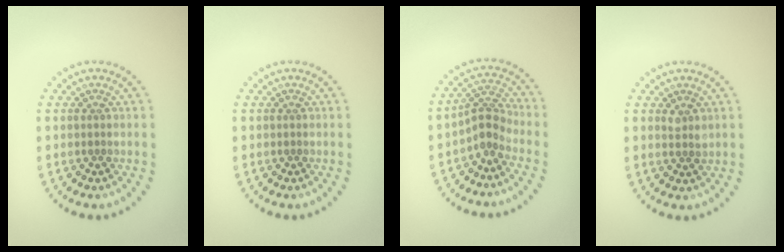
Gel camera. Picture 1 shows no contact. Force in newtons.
{"total": 0.0}
{"total": 2.5, "press": 1.8, "slide": 1.7}
{"total": 1.0, "press": 1.0, "slide": 0.2}